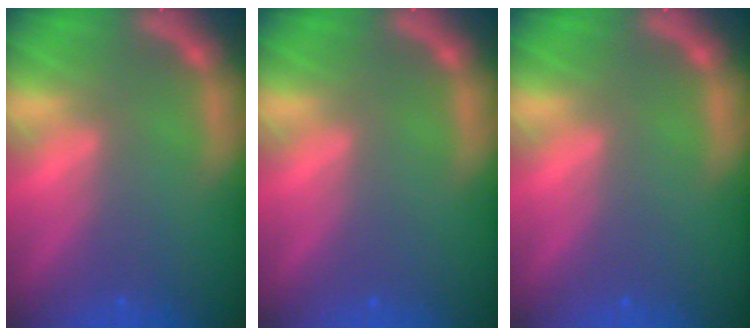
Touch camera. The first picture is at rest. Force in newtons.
{"total": 0.0}
{"total": 0.0}